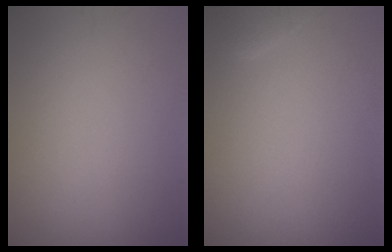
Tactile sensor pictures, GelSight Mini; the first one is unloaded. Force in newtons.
{"total": 1.1, "press": 1.1, "slide": 0.1}